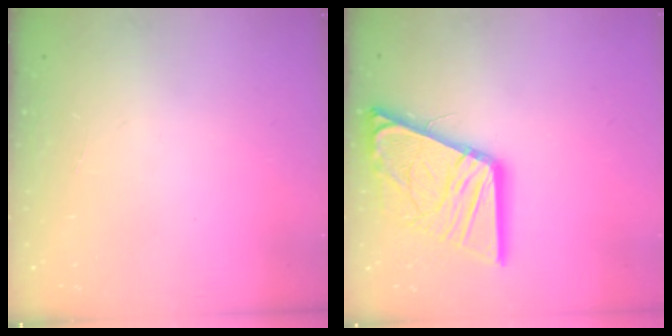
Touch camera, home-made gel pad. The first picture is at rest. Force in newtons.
{"total": 22.3, "press": 22.1, "slide": 2.5}